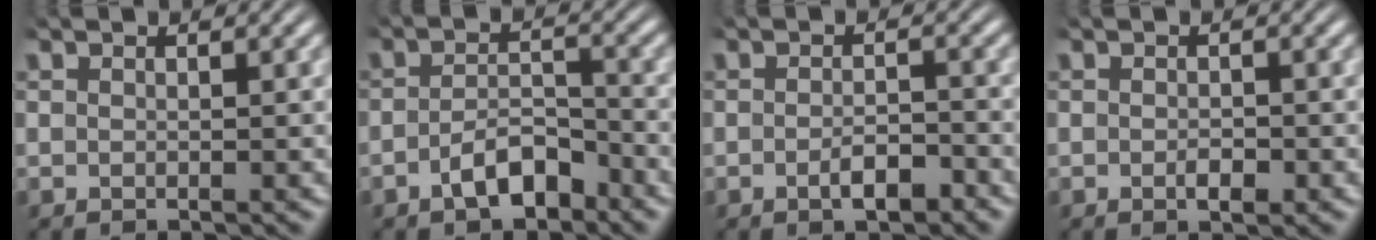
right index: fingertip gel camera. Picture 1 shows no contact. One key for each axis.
{"total": 3.8, "fx": -3.0, "fy": 1.2, "fz": 1.9, "tx": -0.024, "ty": -0.006, "tz": -0.046}
{"total": 2.4, "fx": -1.6, "fy": 0.8, "fz": 1.5, "tx": -0.018, "ty": 0.002, "tz": -0.031}
{"total": 1.2, "fx": -0.6, "fy": 0.5, "fz": 1.0, "tx": -0.017, "ty": -0.002, "tz": -0.010}